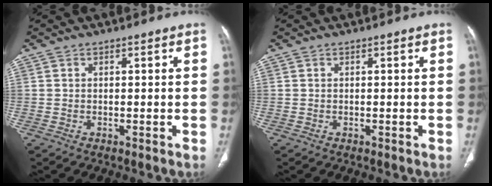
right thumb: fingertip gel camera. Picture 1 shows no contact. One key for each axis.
{"total": 0.0}